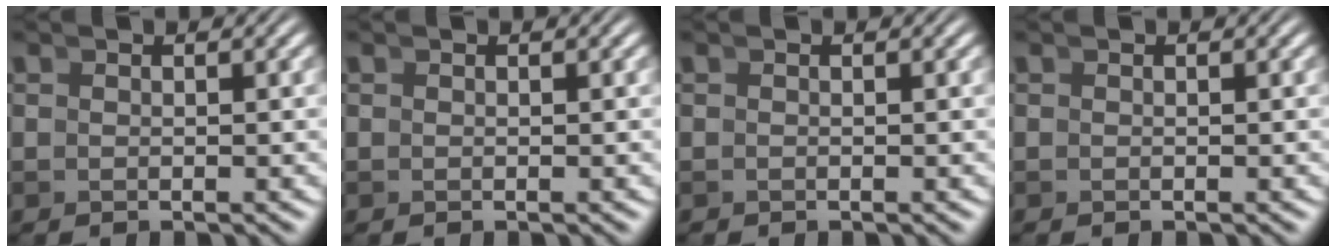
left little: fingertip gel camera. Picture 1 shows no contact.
{"total": 0.0}
{"total": 0.6, "force": [-0.2, 0.5, 0.0], "torque": [-0.004, -0.005, -0.003]}
{"total": 0.0}